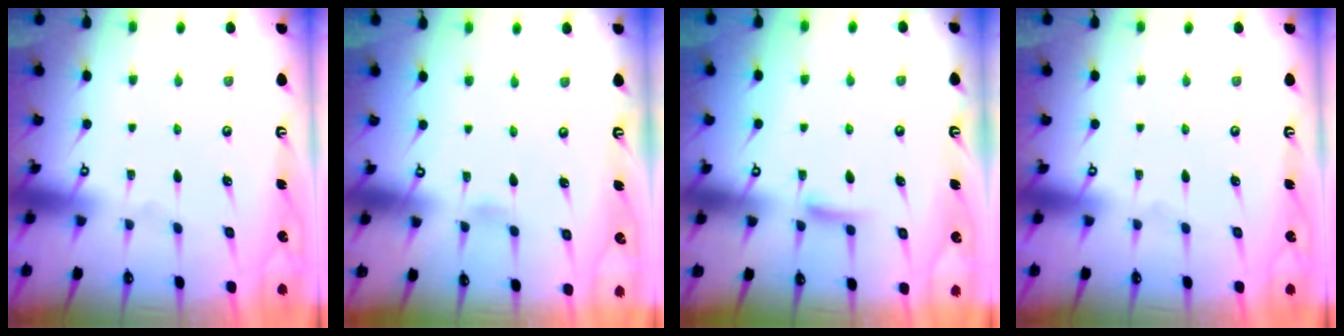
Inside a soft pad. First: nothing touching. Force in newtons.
{"total": 2.4, "press": 2.4, "slide": 0.3}
{"total": 5.5, "press": 5.4, "slide": 0.8}
{"total": 0.0}